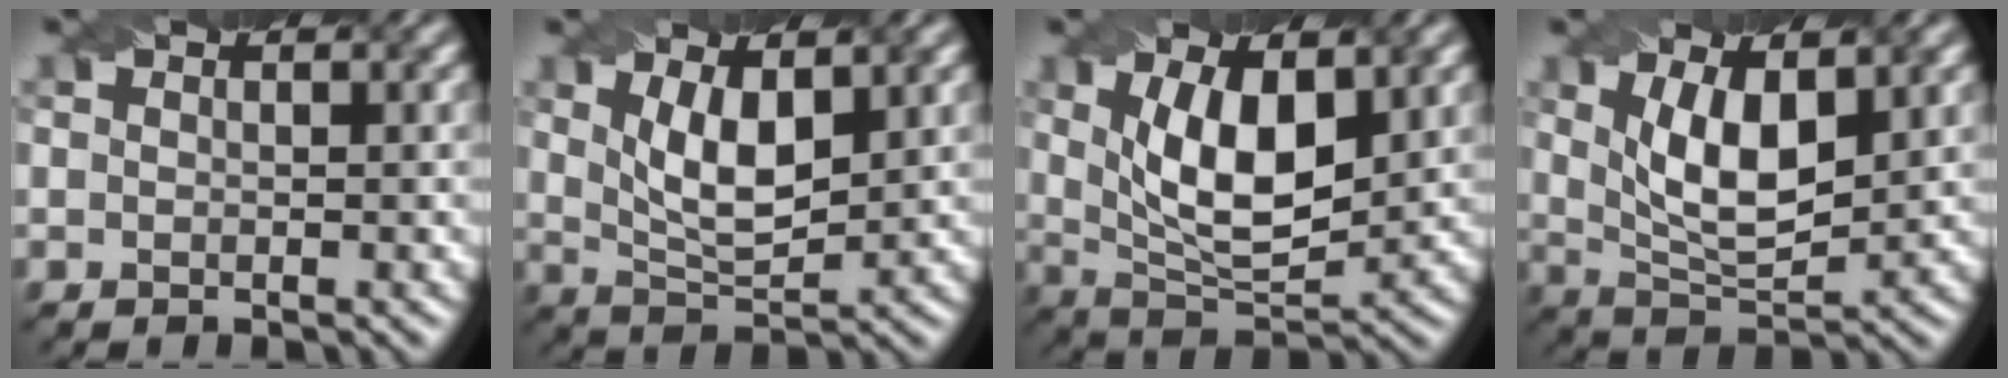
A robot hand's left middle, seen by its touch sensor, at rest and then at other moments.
{"total": 4.8, "force": [1.6, 1.9, 4.1], "torque": [-0.087, -0.006, 0.035]}
{"total": 7.9, "force": [1.9, 3.5, 6.9], "torque": [-0.131, -0.003, 0.035]}
{"total": 6.4, "force": [1.9, 2.7, 5.5], "torque": [-0.108, -0.004, 0.040]}